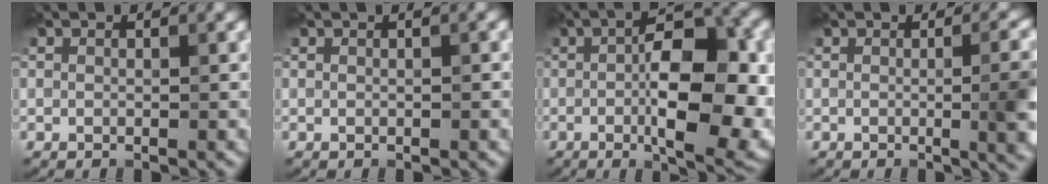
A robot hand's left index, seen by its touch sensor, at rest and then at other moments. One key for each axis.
{"total": 0.7, "fx": 0.1, "fy": 0.1, "fz": 0.7, "tx": -0.007, "ty": 0.004, "tz": 0.000}
{"total": 11.6, "fx": -1.2, "fy": 3.9, "fz": 10.9, "tx": -0.158, "ty": -0.002, "tz": -0.020}
{"total": 8.4, "fx": -0.3, "fy": 3.5, "fz": 7.6, "tx": -0.049, "ty": 0.001, "tz": -0.001}